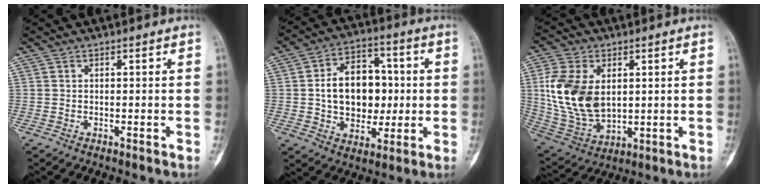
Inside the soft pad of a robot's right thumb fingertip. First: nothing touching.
{"total": 15.0, "force": [0.5, 10.7, 10.6], "torque": [-0.124, 0.020, 0.013]}
{"total": 15.9, "force": [2.4, 10.2, 12.0], "torque": [-0.228, -0.013, 0.058]}